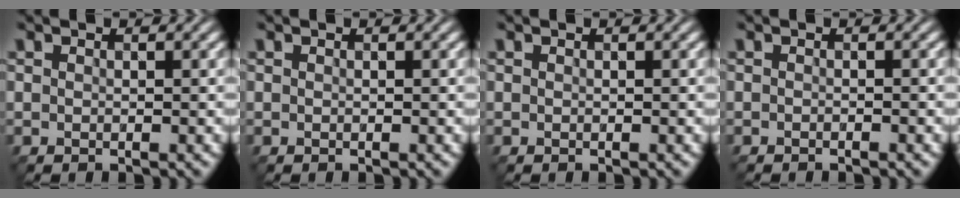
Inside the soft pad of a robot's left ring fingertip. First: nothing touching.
{"total": 0.0}
{"total": 0.0}
{"total": 0.7, "force": [-0.6, 0.1, 0.3], "torque": [-0.004, -0.003, -0.013]}